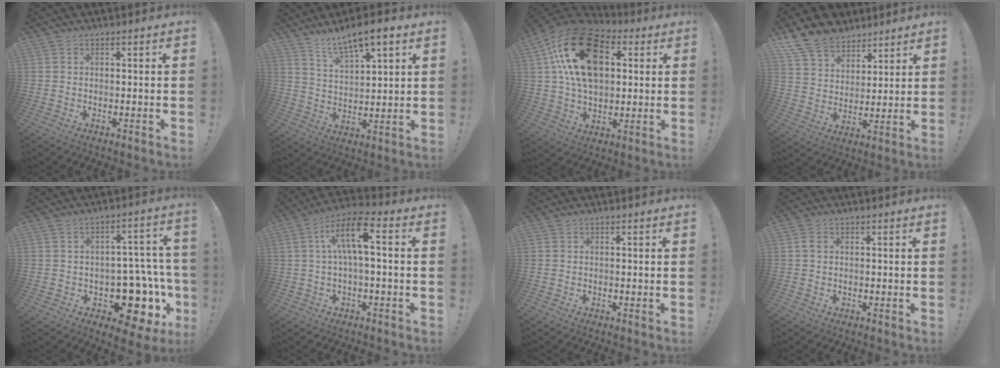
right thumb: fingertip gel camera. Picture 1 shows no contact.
{"total": 9.4, "force": [7.2, 2.5, 5.6], "torque": [-0.096, -0.038, 0.127]}
{"total": 24.0, "force": [7.1, 15.4, 17.0], "torque": [-0.294, -0.018, 0.126]}
{"total": 12.7, "force": [9.9, 7.3, 3.3], "torque": [-0.070, -0.070, 0.194]}
{"total": 15.6, "force": [-5.8, 9.9, 10.5], "torque": [-0.094, 0.043, -0.080]}
{"total": 12.4, "force": [2.4, 3.9, 11.5], "torque": [-0.201, 0.000, 0.036]}
{"total": 0.0}
{"total": 1.6, "force": [0.2, 1.2, 1.1], "torque": [-0.018, 0.003, 0.004]}